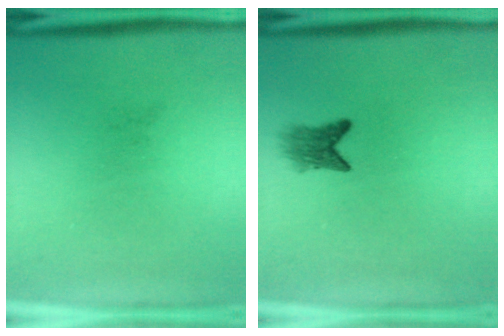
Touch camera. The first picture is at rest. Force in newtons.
{"total": 2.9}